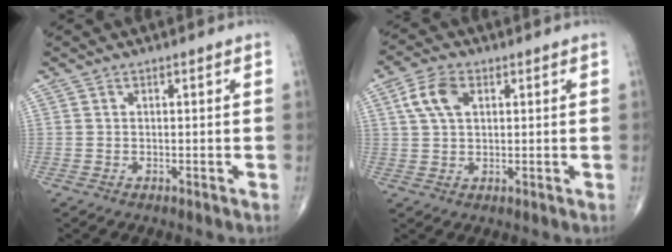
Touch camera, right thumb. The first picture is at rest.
{"total": 6.2, "force": [2.0, 3.7, 4.6], "torque": [-0.091, 0.007, 0.038]}